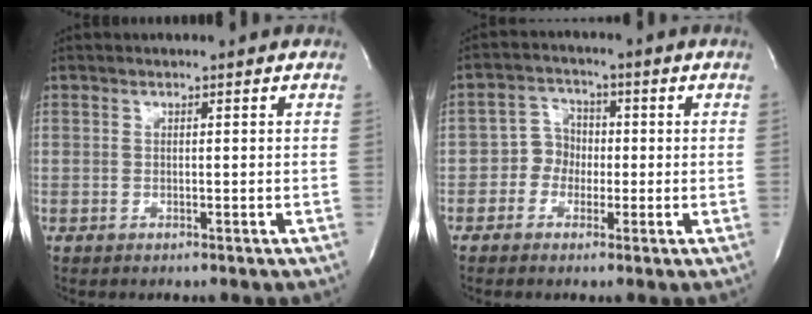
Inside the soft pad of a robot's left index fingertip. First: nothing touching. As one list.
[{"total": 4.0, "force": [-1.1, 3.6, 1.4], "torque": [-0.025, 0.010, -0.025]}]